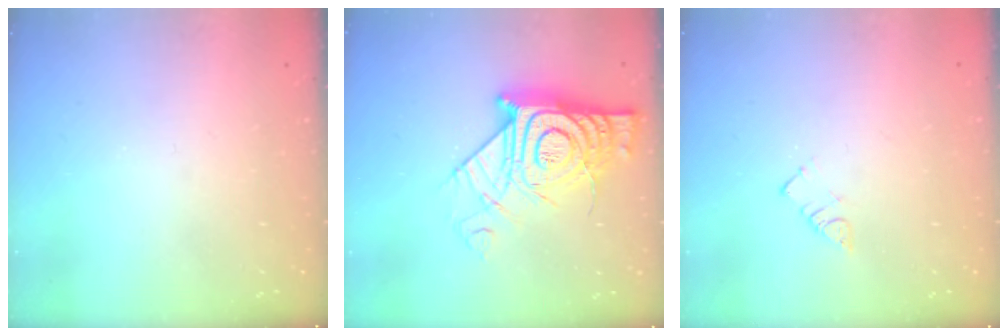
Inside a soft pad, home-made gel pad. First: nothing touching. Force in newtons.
{"total": 19.3, "press": 19.2, "slide": 1.7}
{"total": 2.9, "press": 2.9, "slide": 0.2}